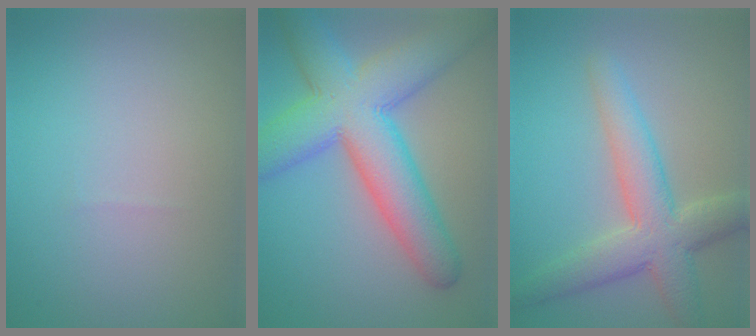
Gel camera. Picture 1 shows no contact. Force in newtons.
{"total": 10.5, "press": 10.5, "slide": 0.2}
{"total": 5.9, "press": 5.9, "slide": 0.3}